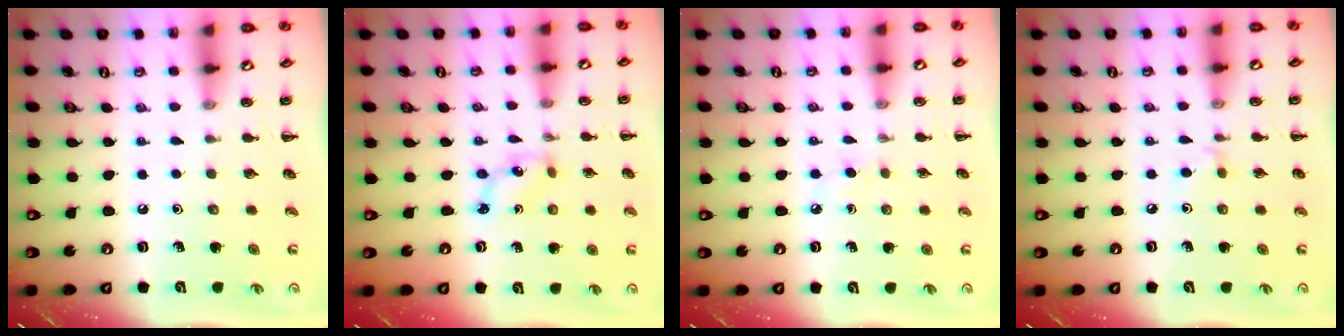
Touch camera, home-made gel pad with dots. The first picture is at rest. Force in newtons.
{"total": 1.9, "press": 1.9, "slide": 0.3}
{"total": 2.4, "press": 2.2, "slide": 1.0}
{"total": 4.3, "press": 4.0, "slide": 1.6}